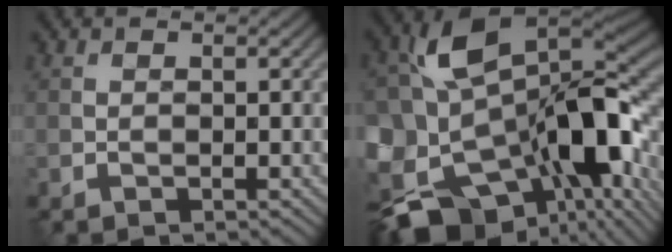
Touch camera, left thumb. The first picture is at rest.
{"total": 19.4, "force": [-3.7, 11.0, 15.5], "torque": [-0.311, -0.032, -0.050]}